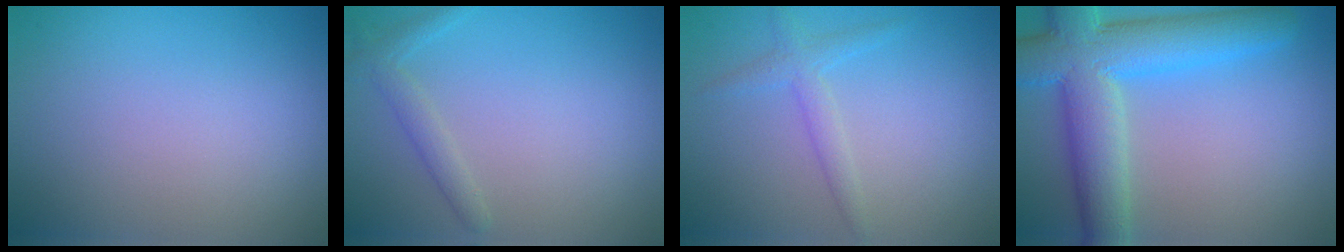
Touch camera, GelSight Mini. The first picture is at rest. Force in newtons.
{"total": 1.5, "press": 1.5, "slide": 0.1}
{"total": 1.8, "press": 1.8, "slide": 0.0}
{"total": 9.1, "press": 9.0, "slide": 0.5}